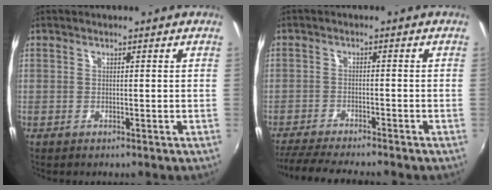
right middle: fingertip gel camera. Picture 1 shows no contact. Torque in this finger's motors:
{"motor_torque": [0.35, -0.40, 0.08, 0.04]}